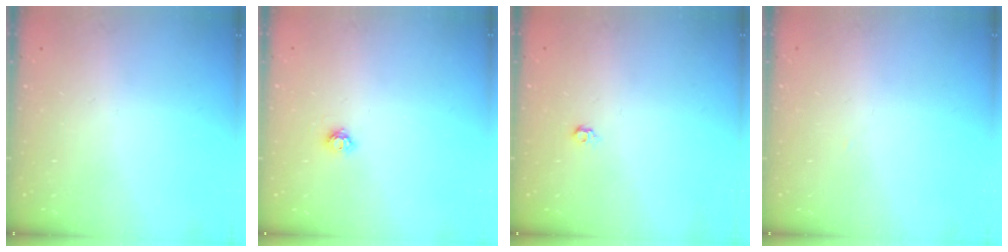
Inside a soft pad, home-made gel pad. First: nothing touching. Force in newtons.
{"total": 4.3, "press": 4.3, "slide": 0.6}
{"total": 3.9, "press": 3.8, "slide": 0.8}
{"total": 1.1, "press": 1.1, "slide": 0.1}